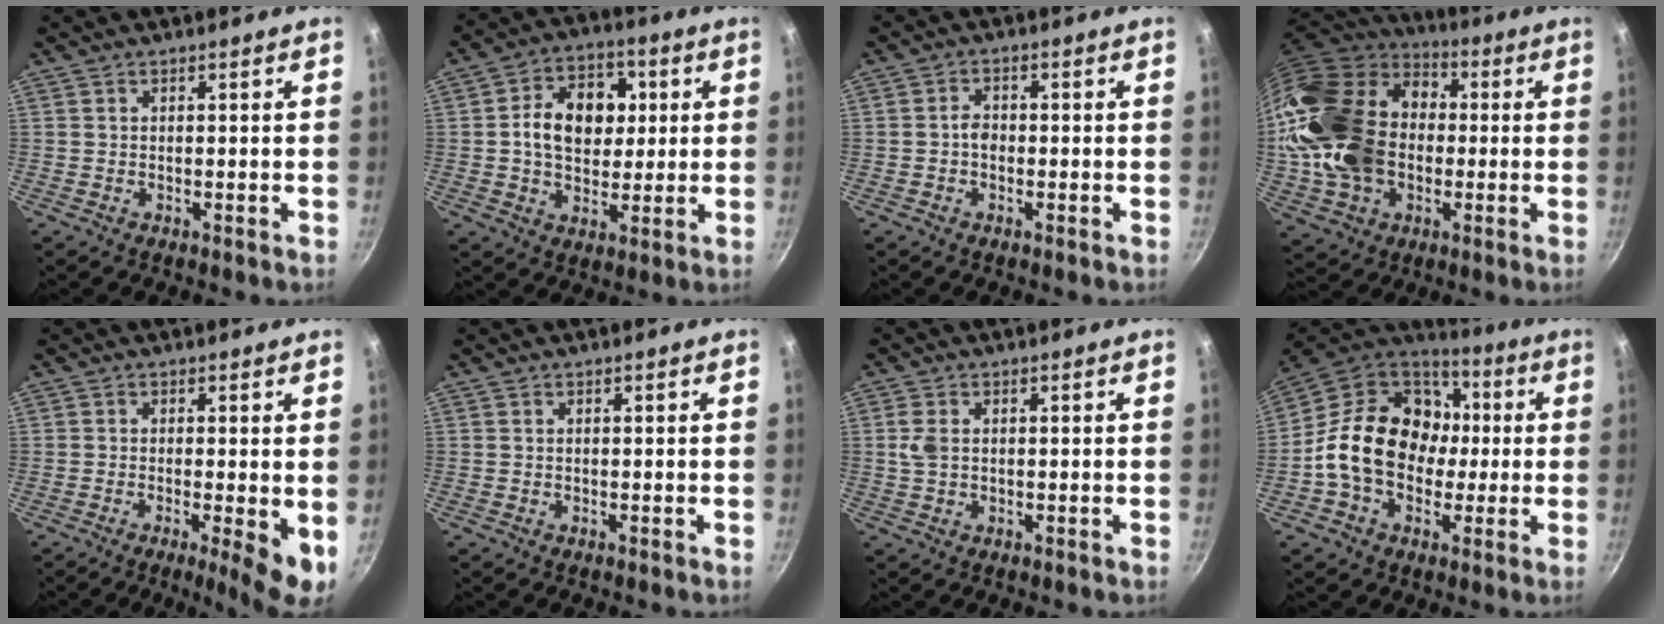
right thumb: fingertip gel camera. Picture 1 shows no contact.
{"total": 13.3, "force": [1.8, 9.8, 8.7], "torque": [-0.098, 0.010, 0.019]}
{"total": 2.4, "force": [-0.5, 1.8, 1.5], "torque": [-0.015, 0.013, -0.010]}
{"total": 27.2, "force": [0.3, 20.0, 18.4], "torque": [-0.349, 0.049, 0.013]}
{"total": 6.8, "force": [-1.2, 1.4, 6.6], "torque": [-0.090, -0.011, -0.015]}
{"total": 0.0}
{"total": 3.0, "force": [0.4, 2.0, 2.2], "torque": [-0.049, 0.003, 0.007]}
{"total": 21.5, "force": [-0.5, 16.6, 13.7], "torque": [-0.204, 0.047, -0.017]}